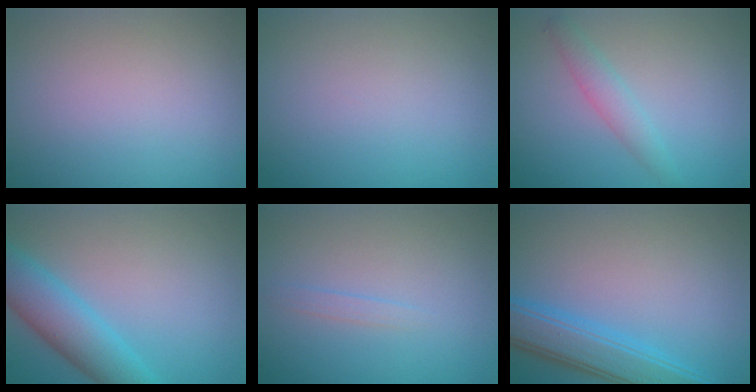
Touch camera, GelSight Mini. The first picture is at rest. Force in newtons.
{"total": 0.0}
{"total": 2.0, "press": 2.0, "slide": 0.1}
{"total": 5.6, "press": 5.6, "slide": 0.2}
{"total": 0.7, "press": 0.7, "slide": 0.1}
{"total": 4.9, "press": 4.8, "slide": 0.3}